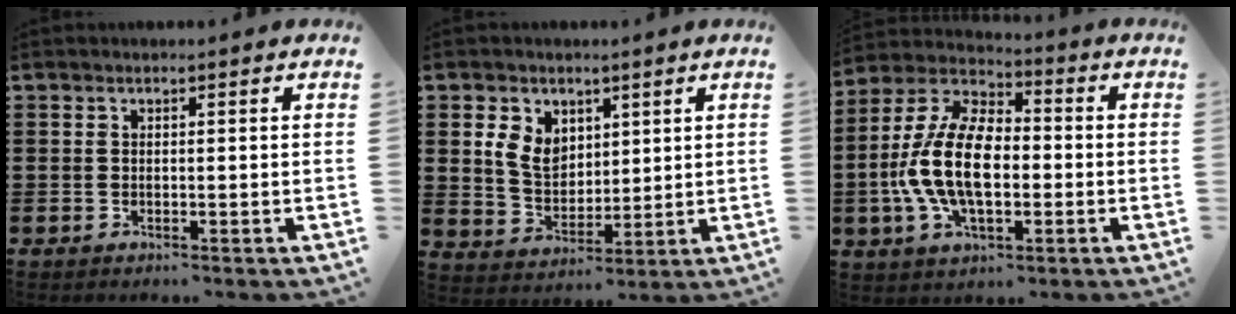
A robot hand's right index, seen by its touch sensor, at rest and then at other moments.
{"total": 6.4, "force": [2.4, 4.9, 3.3], "torque": [-0.082, 0.017, 0.045]}
{"total": 13.1, "force": [-2.1, 7.1, 10.9], "torque": [-0.258, -0.003, -0.045]}